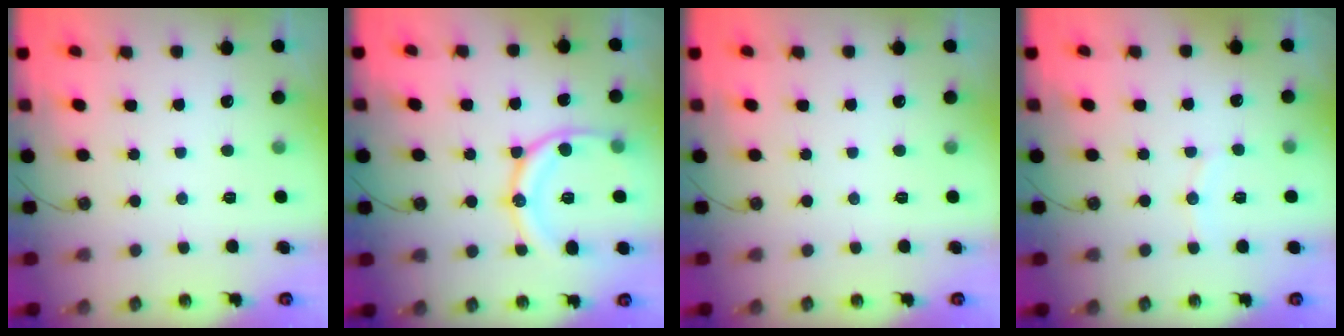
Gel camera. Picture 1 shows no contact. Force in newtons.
{"total": 15.8, "press": 15.8, "slide": 1.1}
{"total": 0.0}
{"total": 4.9, "press": 4.8, "slide": 0.9}